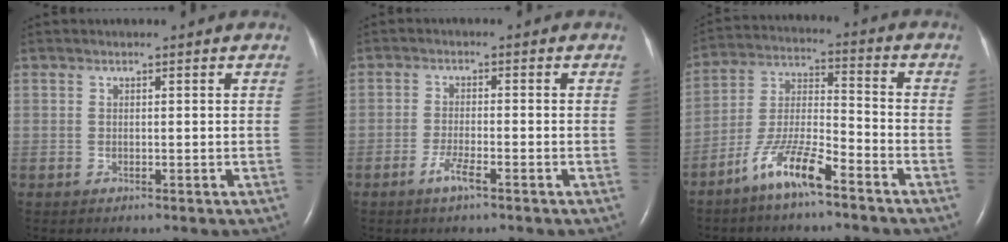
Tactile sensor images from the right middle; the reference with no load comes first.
{"total": 3.0, "force": [-1.9, 0.3, 2.3], "torque": [-0.047, -0.002, -0.039]}
{"total": 9.9, "force": [-6.8, 1.5, 7.0], "torque": [-0.148, -0.009, -0.134]}